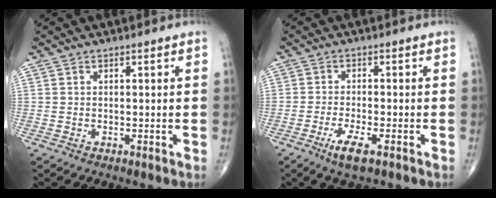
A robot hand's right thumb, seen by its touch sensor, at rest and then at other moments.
{"total": 4.6, "force": [-2.5, 0.8, 3.8], "torque": [-0.081, 0.000, -0.045]}